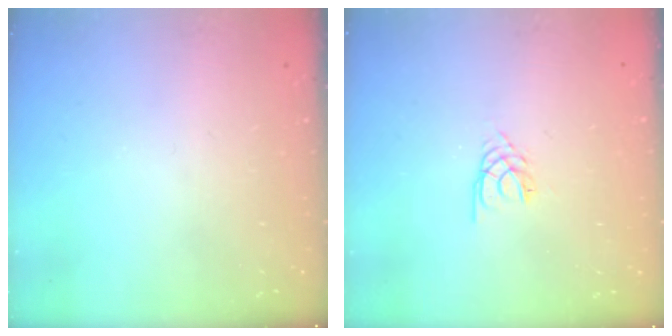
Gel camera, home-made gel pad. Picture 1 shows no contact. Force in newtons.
{"total": 2.7, "press": 2.6, "slide": 0.4}